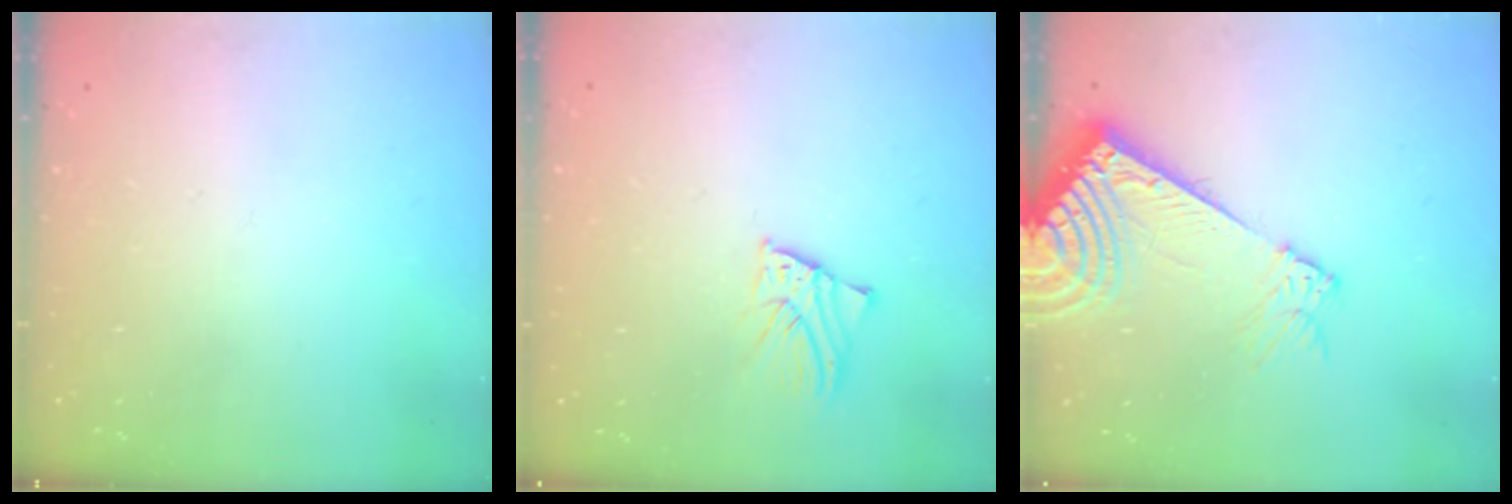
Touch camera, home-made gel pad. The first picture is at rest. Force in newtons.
{"total": 2.6, "press": 2.6, "slide": 0.1}
{"total": 10.5, "press": 10.4, "slide": 1.5}